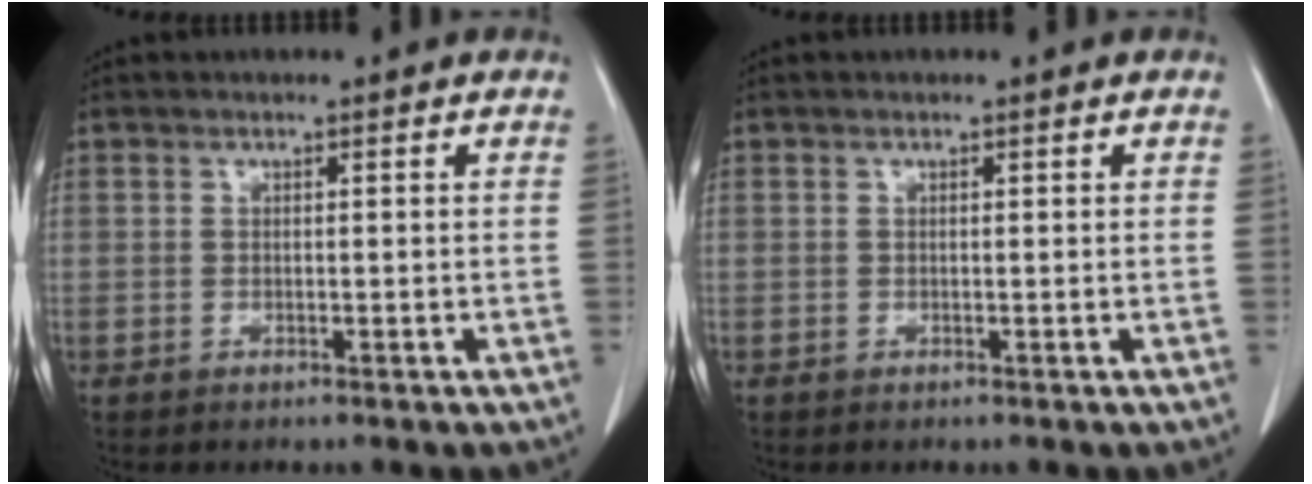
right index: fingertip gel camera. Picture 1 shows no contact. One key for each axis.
{"total": 0.0}